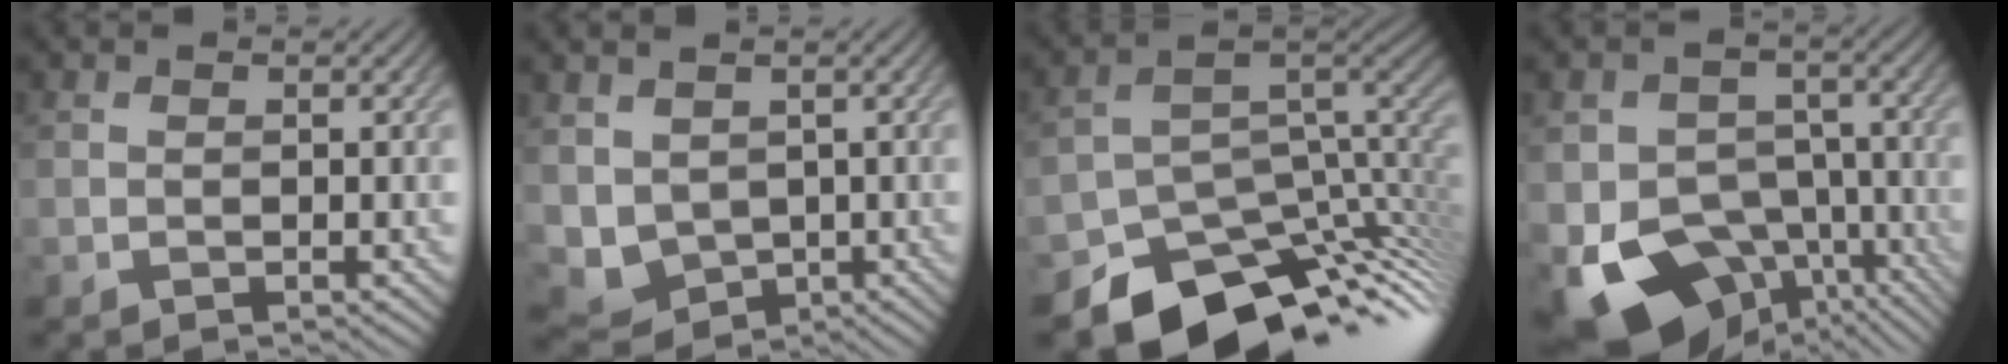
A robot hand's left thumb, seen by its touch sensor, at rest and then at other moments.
{"total": 5.1, "force": [0.8, 4.3, 2.7], "torque": [-0.084, -0.023, 0.019]}
{"total": 12.5, "force": [-8.3, 7.2, 5.9], "torque": [-0.110, -0.025, -0.122]}
{"total": 15.0, "force": [-8.1, 10.3, 7.2], "torque": [-0.132, -0.043, -0.107]}